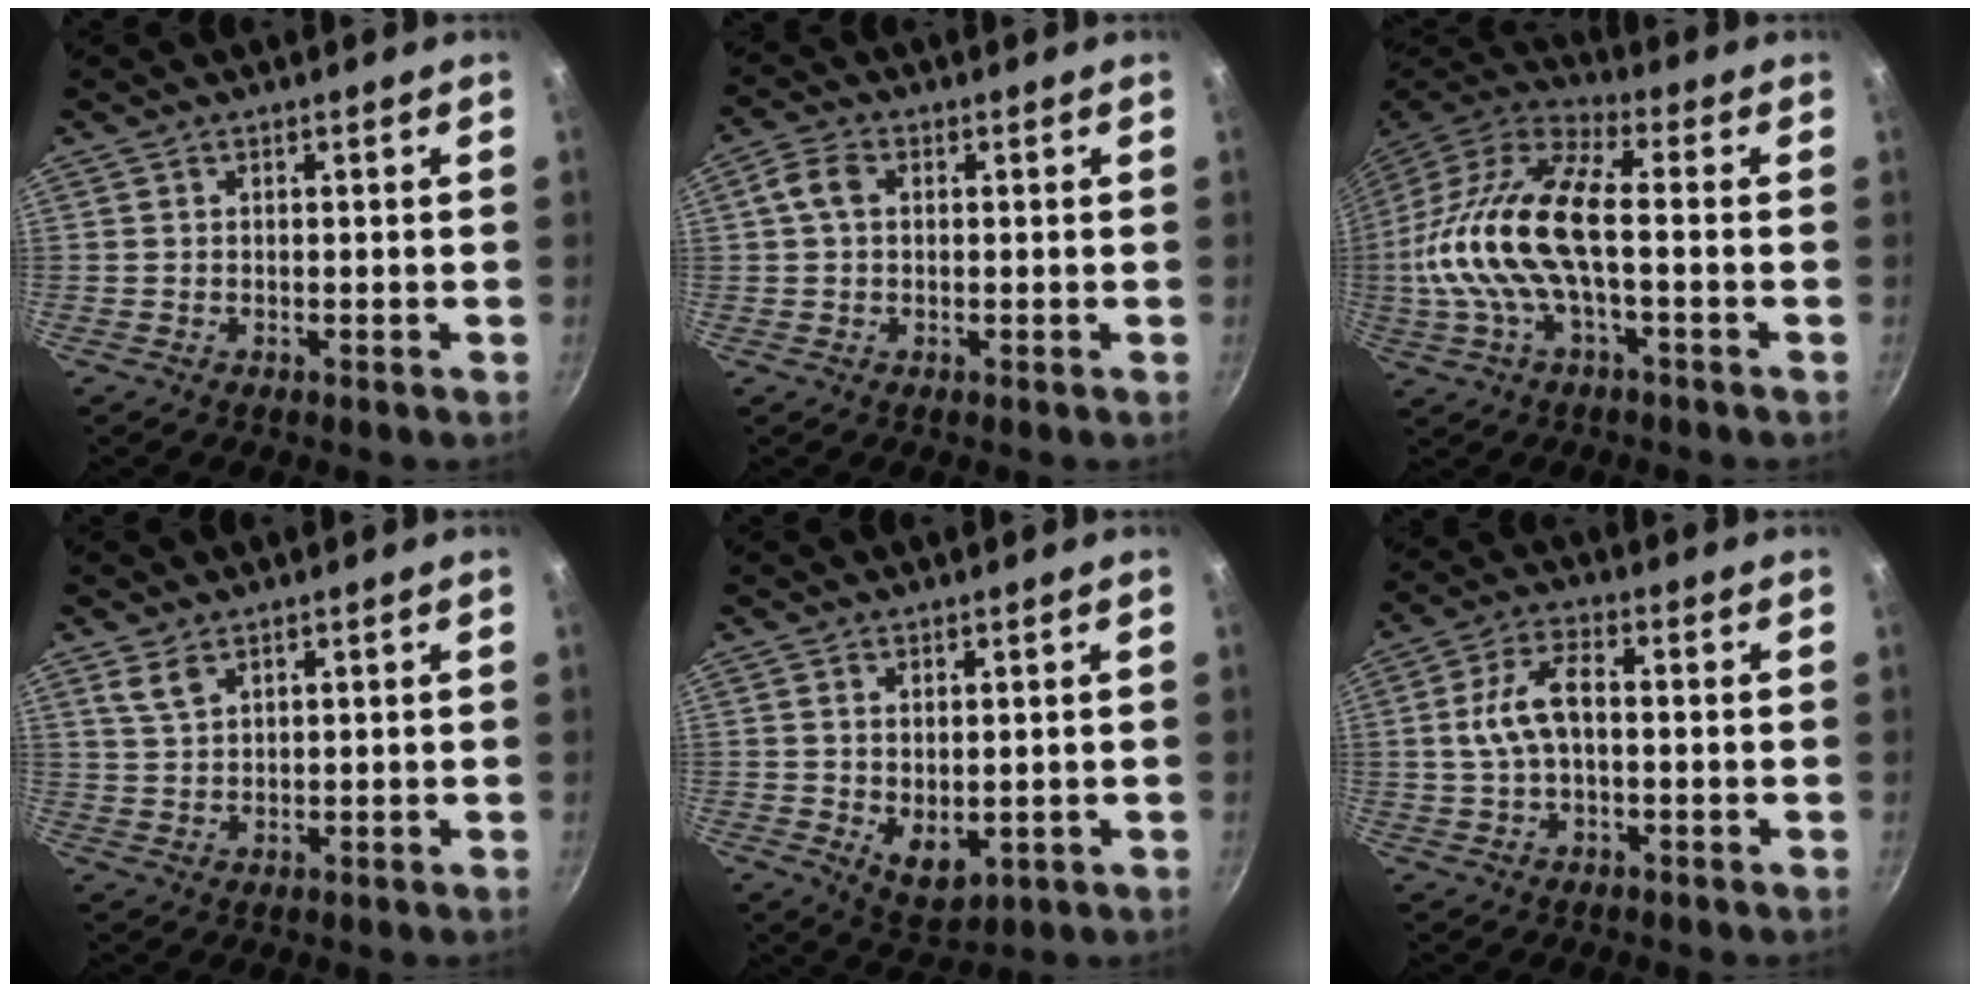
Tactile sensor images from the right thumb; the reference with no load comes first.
{"total": 4.2, "force": [0.7, 3.1, 2.8], "torque": [-0.052, 0.010, 0.004]}
{"total": 18.3, "force": [-1.3, 7.6, 16.6], "torque": [-0.331, 0.029, -0.039]}
{"total": 3.4, "force": [2.2, 1.7, 2.0], "torque": [-0.036, -0.011, 0.047]}
{"total": 5.8, "force": [0.4, 3.5, 4.6], "torque": [-0.066, -0.021, 0.021]}
{"total": 7.9, "force": [0.0, 4.2, 6.7], "torque": [-0.130, 0.025, -0.005]}